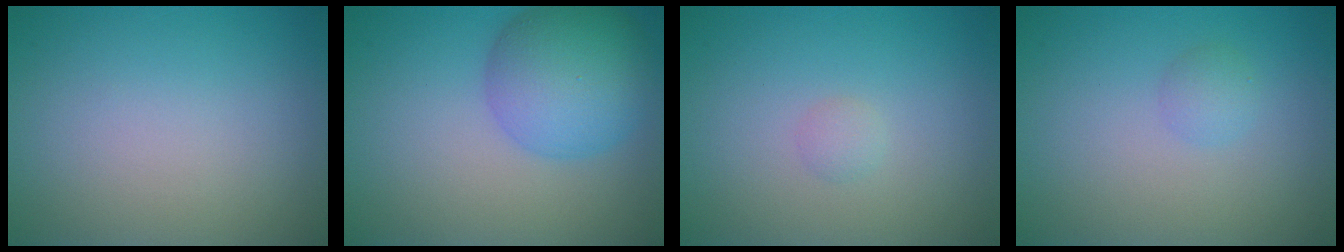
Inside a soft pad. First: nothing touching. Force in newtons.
{"total": 7.2, "press": 7.2, "slide": 0.2}
{"total": 0.7, "press": 0.7, "slide": 0.0}
{"total": 1.2, "press": 1.2, "slide": 0.1}